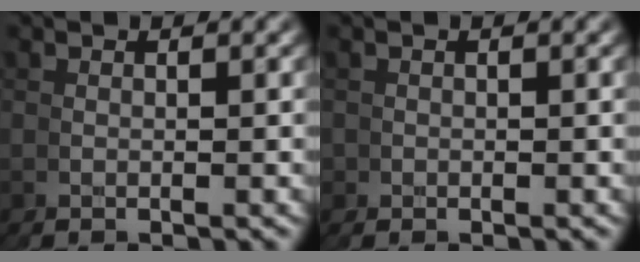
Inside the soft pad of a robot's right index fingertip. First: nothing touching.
{"total": 1.2, "force": [-0.5, 0.8, -0.6], "torque": [0.011, -0.009, -0.006]}